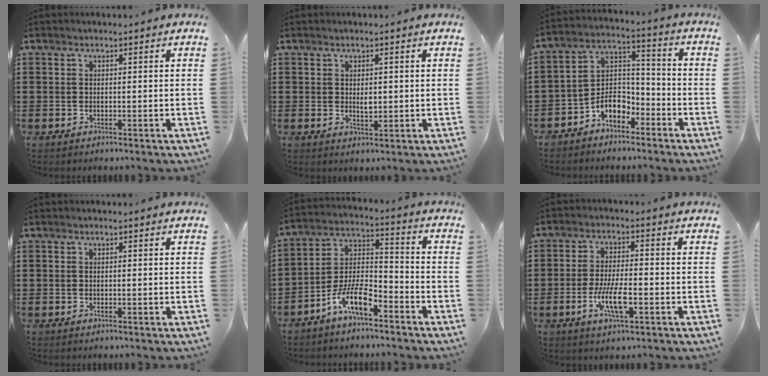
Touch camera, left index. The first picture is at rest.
{"total": 1.6, "force": [0.2, 0.7, 1.5], "torque": [-0.030, 0.002, 0.002]}
{"total": 6.8, "force": [-4.8, 3.7, 3.1], "torque": [-0.070, 0.011, -0.096]}
{"total": 0.0}
{"total": 9.2, "force": [-6.7, 2.8, 5.7], "torque": [-0.122, 0.006, -0.130]}
{"total": 6.8, "force": [-2.4, 1.8, 6.1], "torque": [-0.124, -0.007, -0.046]}